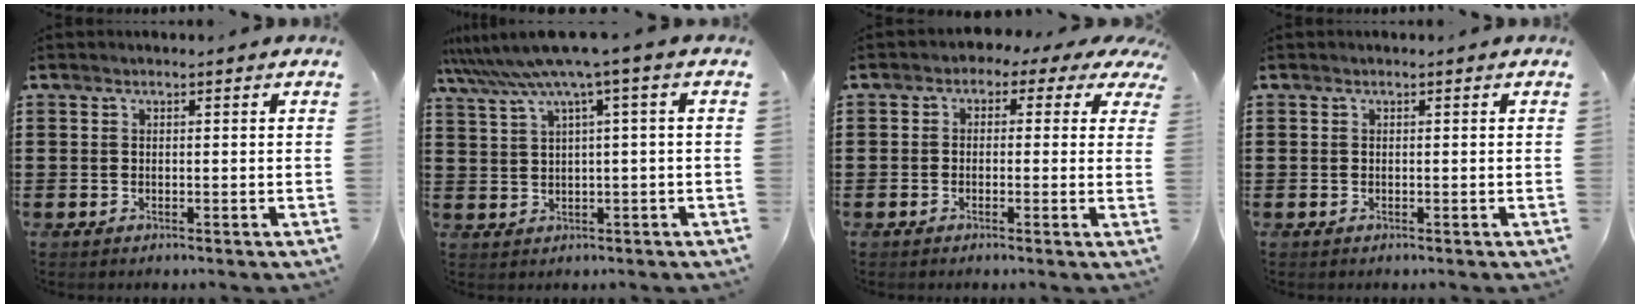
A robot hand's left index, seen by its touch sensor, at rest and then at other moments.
{"total": 5.9, "force": [2.6, -0.8, 5.3], "torque": [-0.117, -0.027, 0.038]}
{"total": 1.9, "force": [-1.0, 1.5, 0.8], "torque": [-0.021, 0.004, -0.025]}
{"total": 0.0}